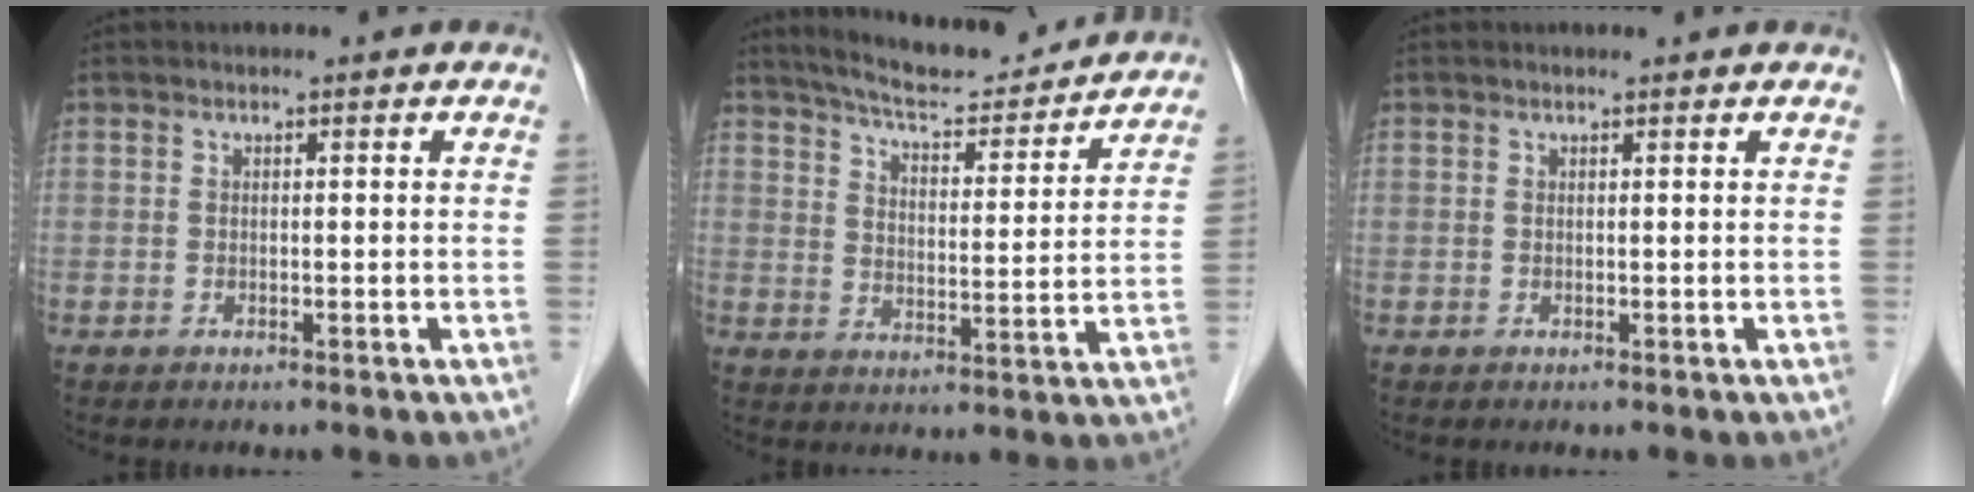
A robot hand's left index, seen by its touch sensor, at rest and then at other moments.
{"total": 16.0, "force": [15.0, 2.0, 5.4], "torque": [-0.084, -0.002, 0.209]}
{"total": 1.4, "force": [1.2, 0.0, 0.6], "torque": [-0.010, 0.012, 0.018]}